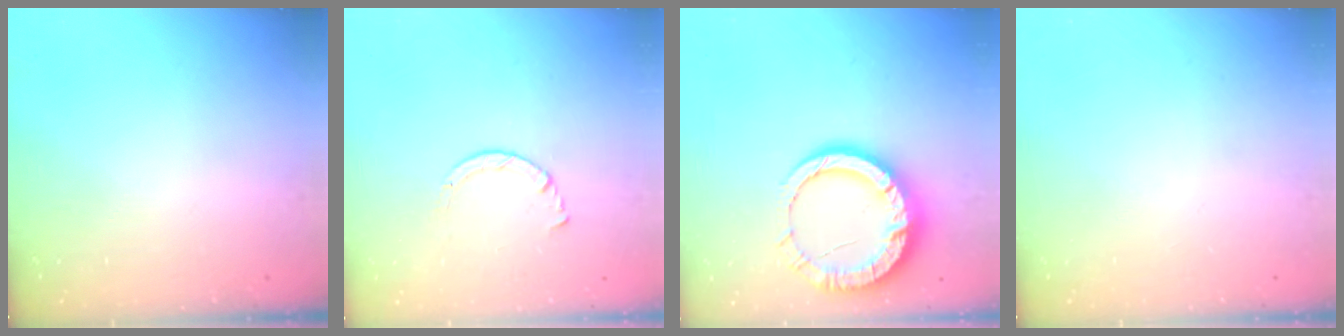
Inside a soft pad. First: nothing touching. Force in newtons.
{"total": 2.9, "press": 2.8, "slide": 0.3}
{"total": 15.2, "press": 15.2, "slide": 1.4}
{"total": 0.0}